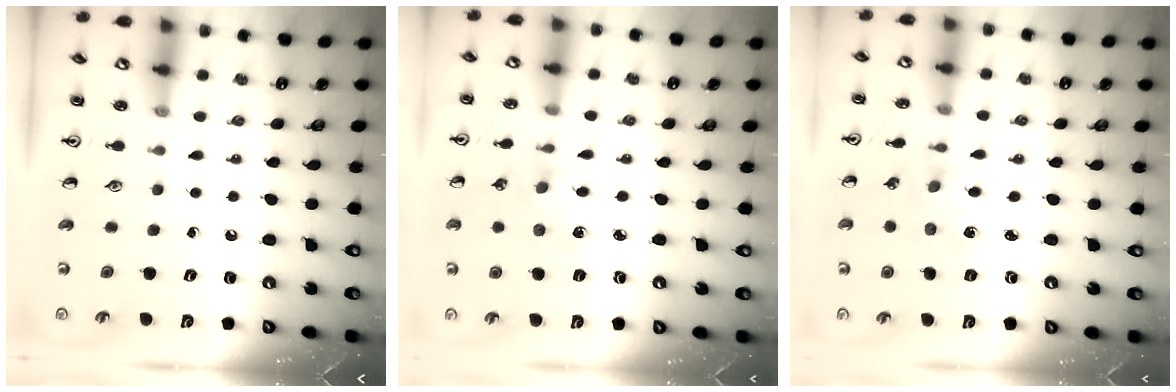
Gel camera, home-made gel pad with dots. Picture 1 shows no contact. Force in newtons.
{"total": 2.9, "press": 2.8, "slide": 0.4}
{"total": 1.0, "press": 1.0, "slide": 0.2}